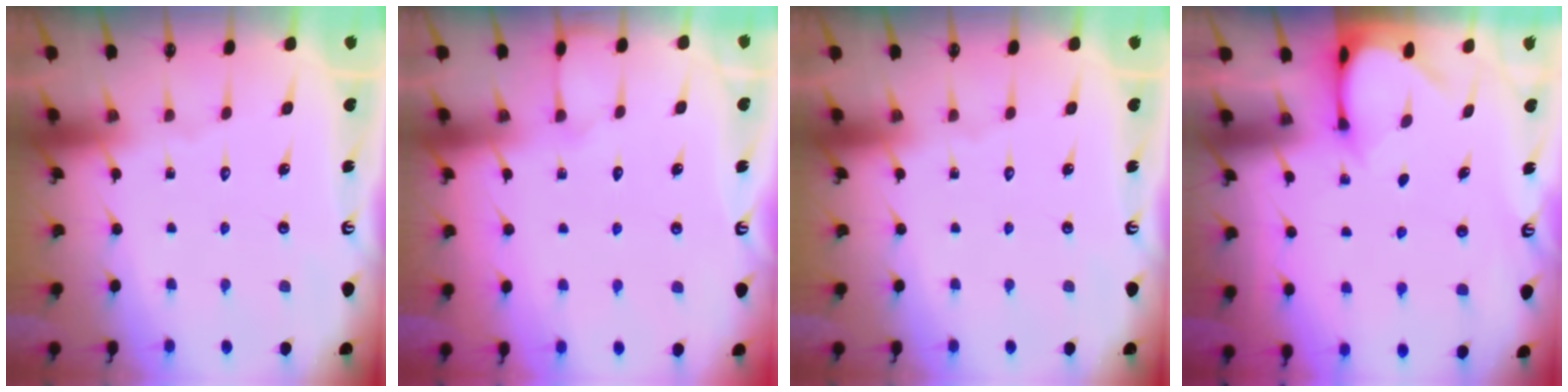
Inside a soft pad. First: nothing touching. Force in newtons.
{"total": 3.0, "press": 3.0, "slide": 0.4}
{"total": 0.0}
{"total": 3.4, "press": 3.4, "slide": 0.3}